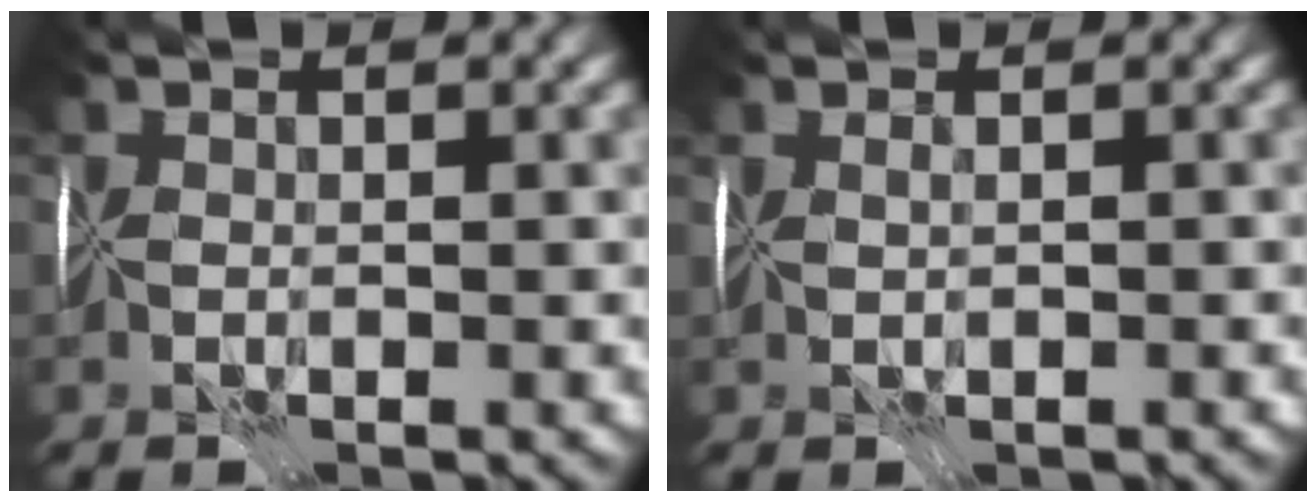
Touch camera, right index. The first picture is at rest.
{"total": 0.7, "force": [0.0, -0.7, -0.1], "torque": [0.004, -0.002, 0.001]}